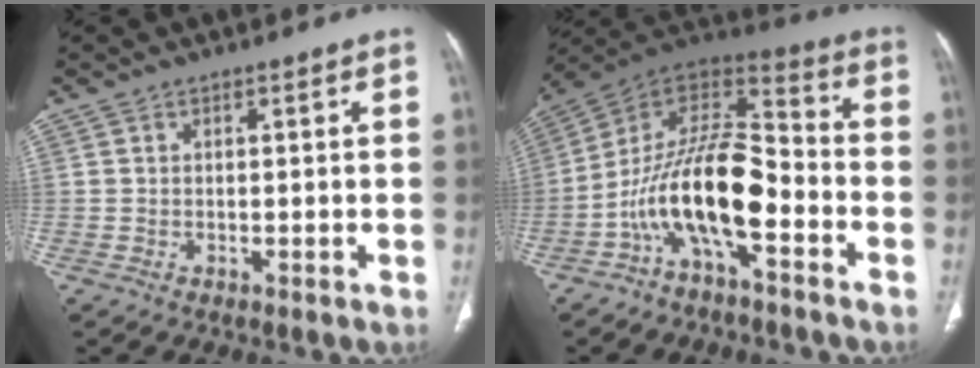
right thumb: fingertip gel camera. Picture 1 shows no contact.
{"total": 17.0, "force": [-6.5, 7.0, 14.0], "torque": [-0.240, 0.081, -0.118]}